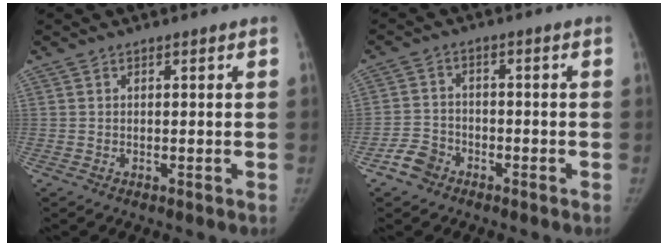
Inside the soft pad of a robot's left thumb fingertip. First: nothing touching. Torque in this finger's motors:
{"motor_torque": [-0.48, 0.44, 0.08, 0.75, 0.05]}